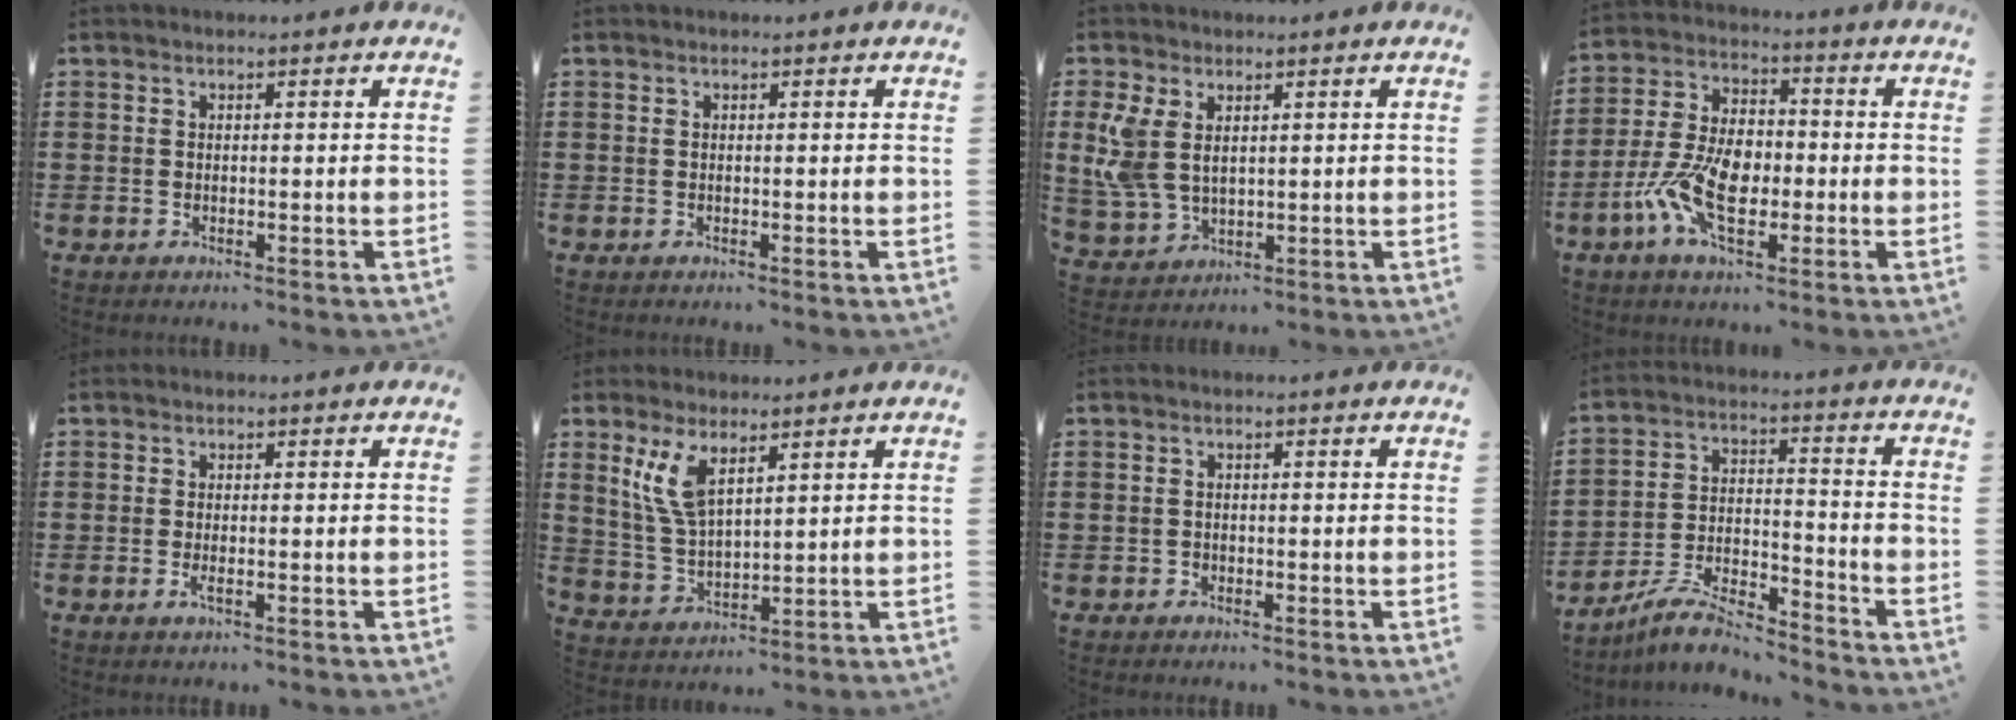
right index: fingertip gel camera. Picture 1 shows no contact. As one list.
[{"total": 0.0}, {"total": 5.0, "force": [1.6, 3.2, 3.5], "torque": [-0.085, 0.005, 0.031]}, {"total": 9.4, "force": [-2.8, 5.5, 7.1], "torque": [-0.172, 0.000, -0.057]}, {"total": 1.2, "force": [-0.4, 0.3, 1.1], "torque": [-0.028, -0.007, -0.008]}, {"total": 6.7, "force": [3.5, 2.6, 5.1], "torque": [-0.116, -0.001, 0.061]}, {"total": 0.7, "force": [-0.4, 0.5, 0.1], "torque": [-0.005, 0.002, -0.010]}, {"total": 7.8, "force": [-7.1, 1.1, 3.0], "torque": [-0.065, 0.013, -0.141]}]